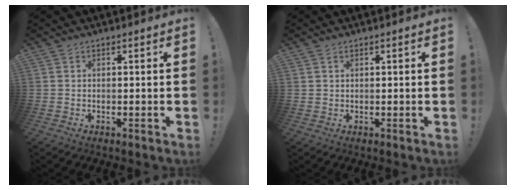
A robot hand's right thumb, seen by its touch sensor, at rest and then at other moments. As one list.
[{"total": 0.8, "force": [0.5, 0.5, 0.3], "torque": [-0.013, 0.002, 0.012]}]